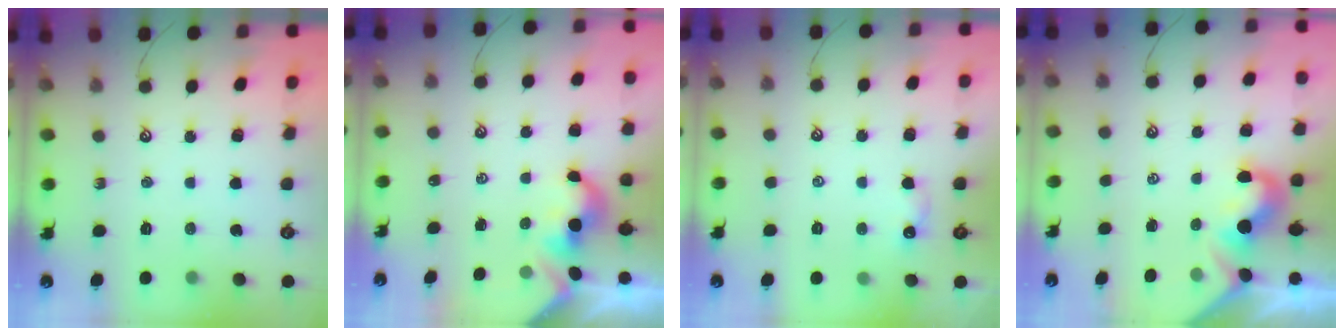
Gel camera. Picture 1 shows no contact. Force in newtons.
{"total": 2.0, "press": 2.0, "slide": 0.3}
{"total": 1.6, "press": 1.5, "slide": 0.4}
{"total": 1.7, "press": 1.5, "slide": 0.8}